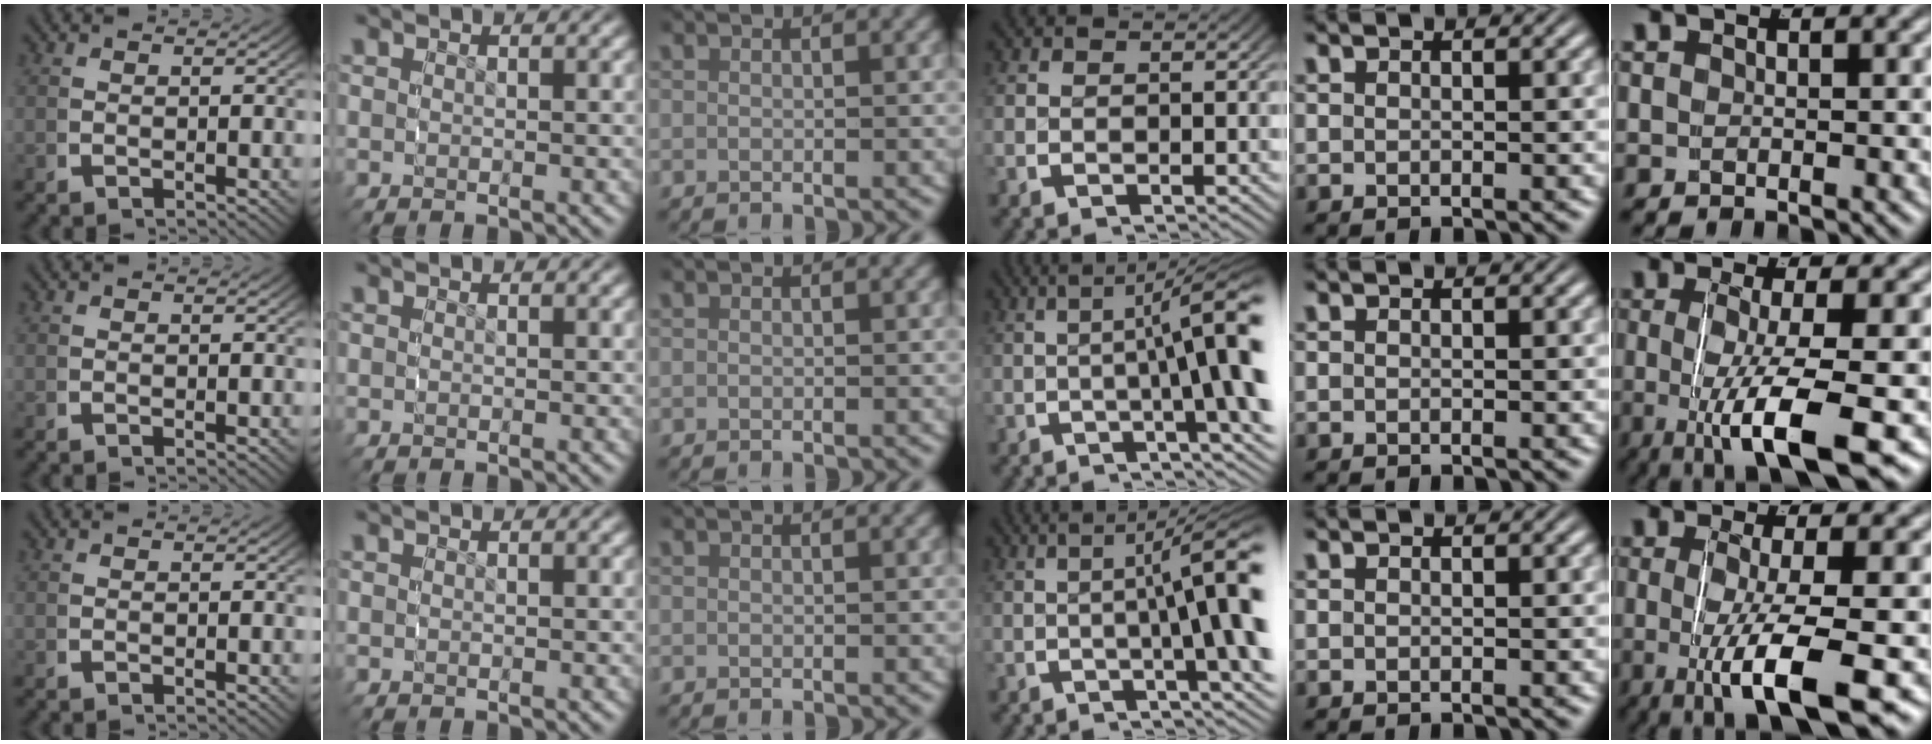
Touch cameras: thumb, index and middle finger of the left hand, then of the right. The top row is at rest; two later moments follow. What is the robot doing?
{"motion": "grasp_and_lifting", "object": "dispenser bottle"}